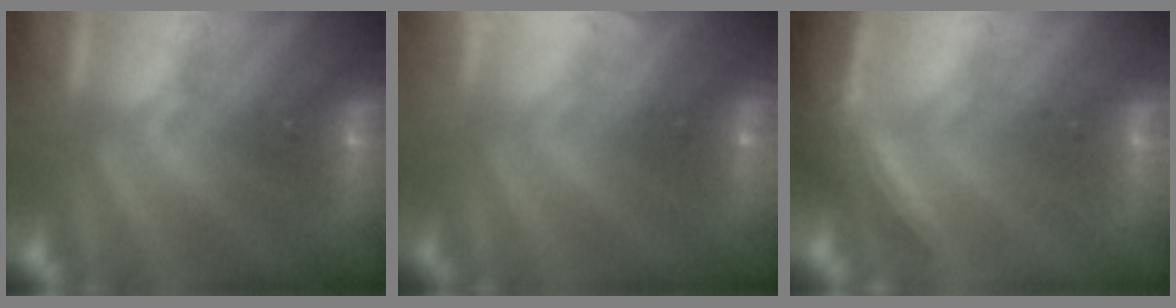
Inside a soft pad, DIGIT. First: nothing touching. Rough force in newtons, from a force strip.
{"total": 8.7}
{"total": 3.7}